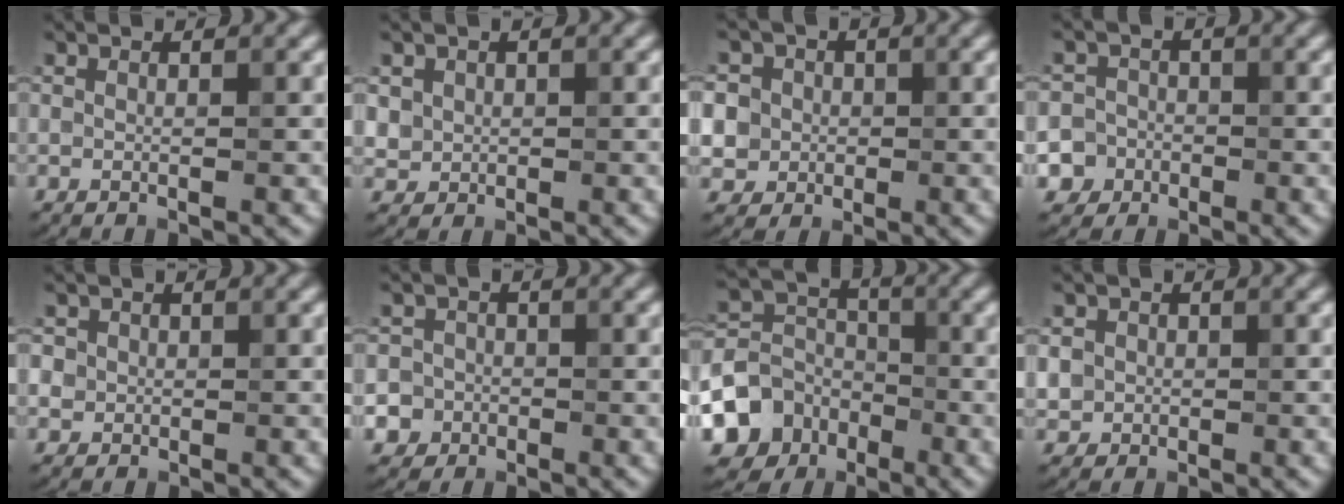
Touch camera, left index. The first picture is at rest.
{"total": 1.5, "force": [0.3, 1.4, 0.2], "torque": [0.001, -0.007, 0.013]}
{"total": 7.1, "force": [0.9, 6.7, 2.3], "torque": [-0.052, 0.028, -0.009]}
{"total": 5.2, "force": [-2.6, 4.5, 0.6], "torque": [0.012, -0.005, -0.063]}
{"total": 1.8, "force": [0.4, 1.7, 0.5], "torque": [0.001, 0.006, 0.009]}
{"total": 5.3, "force": [-2.5, 4.6, 0.6], "torque": [0.006, 0.000, -0.064]}
{"total": 7.0, "force": [-3.3, 5.8, 2.3], "torque": [-0.034, 0.007, -0.074]}
{"total": 2.4, "force": [0.0, 2.4, 0.6], "torque": [-0.001, 0.005, -0.003]}